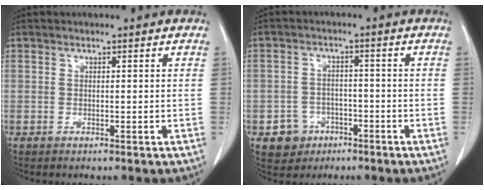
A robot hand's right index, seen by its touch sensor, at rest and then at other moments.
{"total": 5.0, "force": [-2.4, 4.4, 0.6], "torque": [-0.002, 0.013, -0.032]}